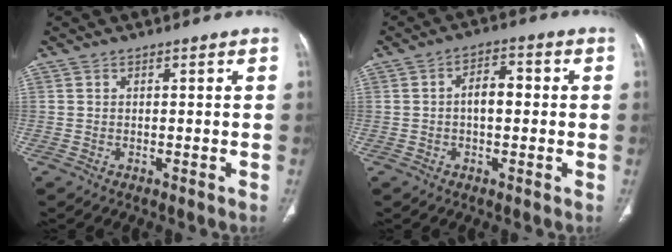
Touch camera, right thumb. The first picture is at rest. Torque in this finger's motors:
{"motor_torque": [0.12, -0.10, -0.10, -0.02, 0.13]}